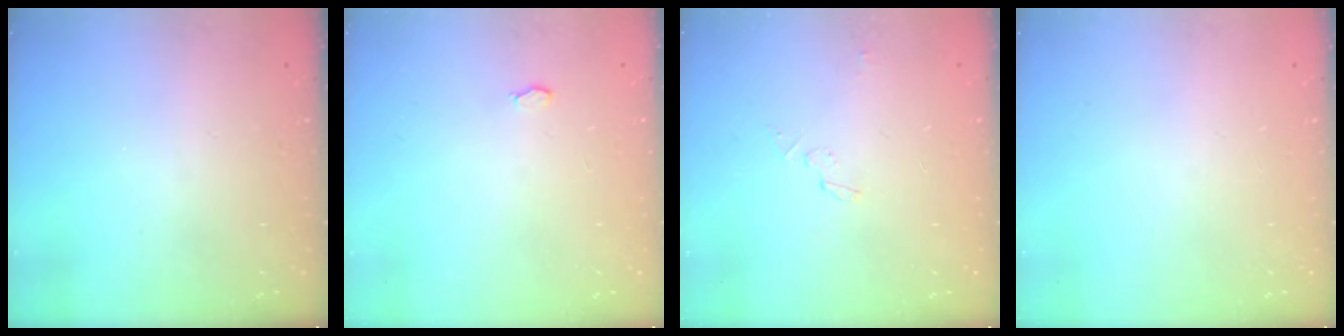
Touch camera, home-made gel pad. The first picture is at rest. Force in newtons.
{"total": 2.8, "press": 2.8, "slide": 0.3}
{"total": 2.9, "press": 2.9, "slide": 0.3}
{"total": 0.0}